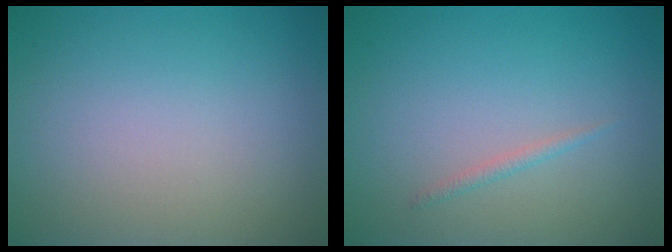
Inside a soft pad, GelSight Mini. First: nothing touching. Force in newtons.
{"total": 0.7, "press": 0.7, "slide": 0.1}